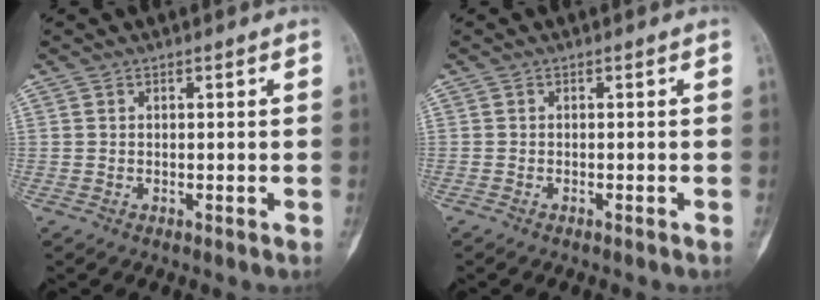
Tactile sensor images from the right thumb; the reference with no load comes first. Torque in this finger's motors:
{"motor_torque": [-0.42, 0.03, -0.24, -0.06, -0.04]}